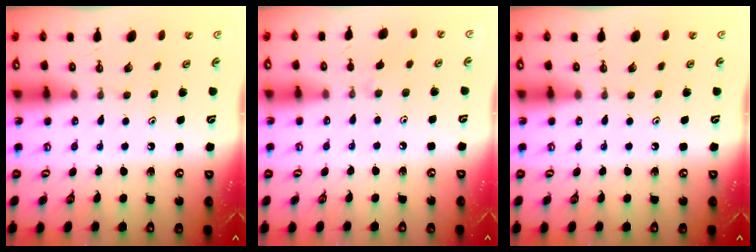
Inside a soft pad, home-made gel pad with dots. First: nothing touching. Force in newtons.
{"total": 2.4, "press": 2.3, "slide": 0.5}
{"total": 0.0}